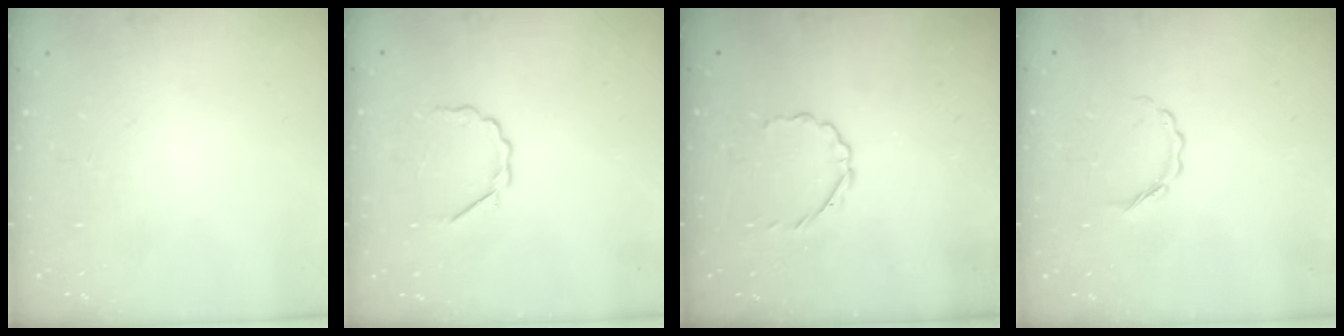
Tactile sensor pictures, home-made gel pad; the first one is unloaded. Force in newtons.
{"total": 3.6, "press": 3.4, "slide": 1.2}
{"total": 2.7, "press": 2.5, "slide": 0.9}
{"total": 3.7, "press": 3.6, "slide": 0.7}